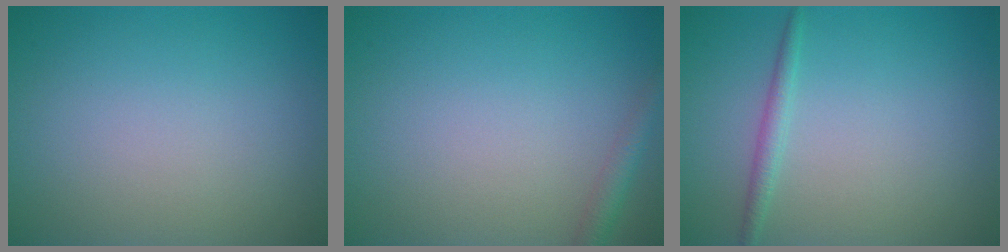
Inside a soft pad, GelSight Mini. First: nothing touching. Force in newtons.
{"total": 1.7, "press": 1.7, "slide": 0.1}
{"total": 1.3, "press": 1.3, "slide": 0.1}